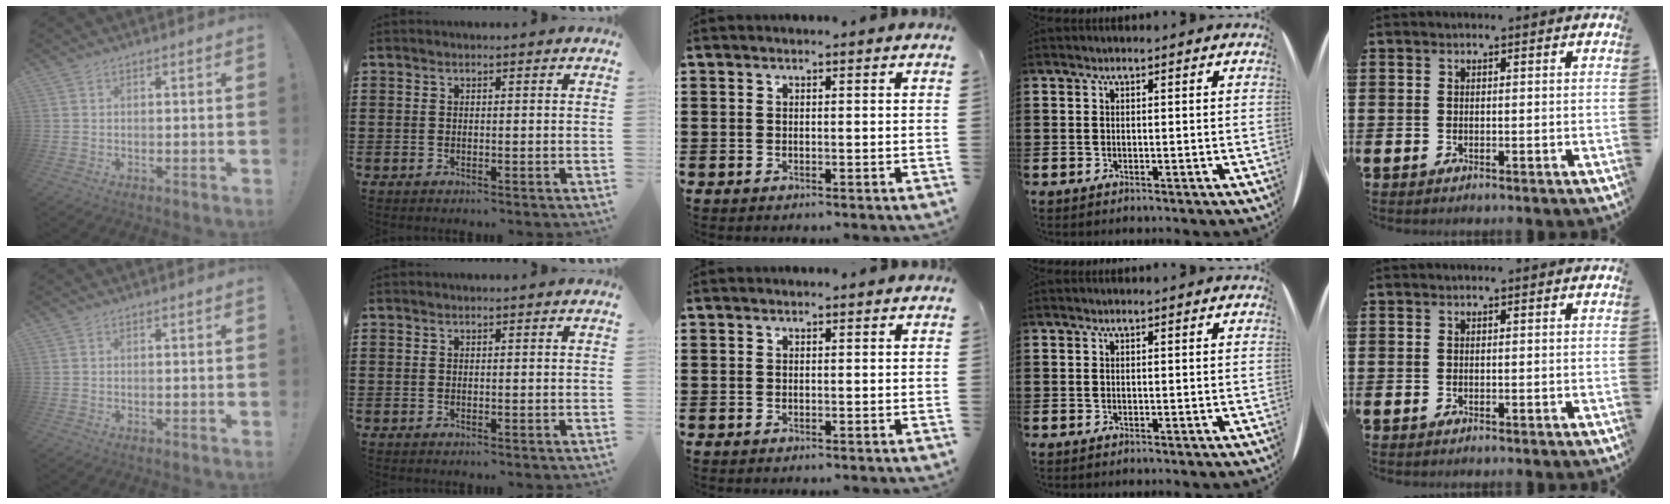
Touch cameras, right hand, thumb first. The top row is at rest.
{}